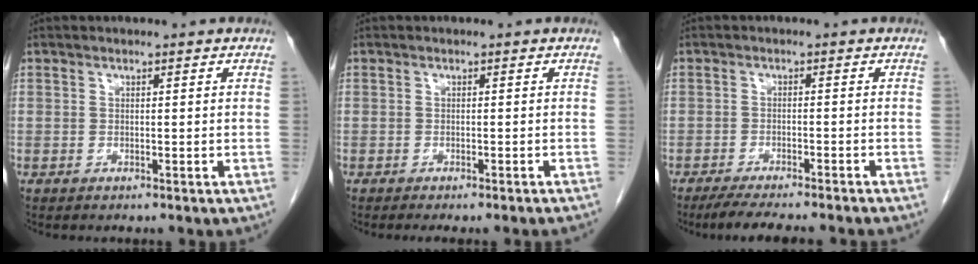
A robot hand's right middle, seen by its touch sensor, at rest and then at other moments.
{"total": 4.4, "force": [-4.0, -0.3, 1.9], "torque": [-0.016, -0.006, -0.049]}
{"total": 8.7, "force": [-7.5, 0.2, 4.3], "torque": [-0.054, -0.016, -0.113]}